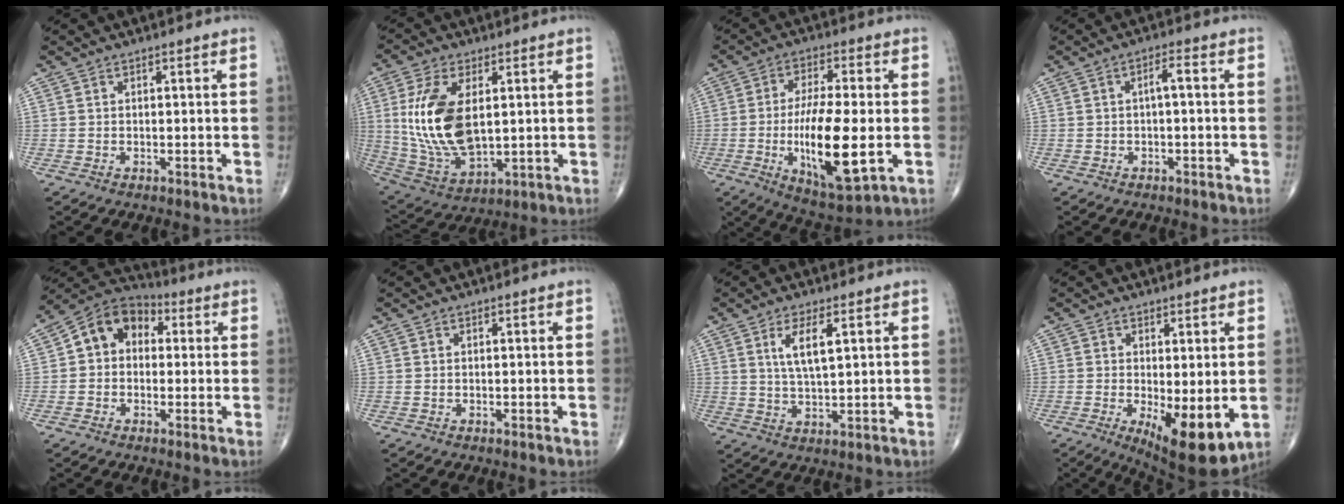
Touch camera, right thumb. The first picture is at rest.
{"total": 17.0, "force": [2.5, 8.9, 14.2], "torque": [-0.284, -0.018, 0.062]}
{"total": 16.6, "force": [-2.9, 5.3, 15.5], "torque": [-0.271, -0.008, -0.041]}
{"total": 2.3, "force": [-0.3, 0.6, 2.2], "torque": [-0.038, 0.014, -0.006]}
{"total": 10.0, "force": [1.2, 7.8, 6.2], "torque": [-0.077, 0.033, 0.002]}
{"total": 0.0}
{"total": 6.6, "force": [2.4, 2.1, 5.7], "torque": [-0.108, -0.014, 0.050]}
{"total": 10.4, "force": [-2.1, 3.8, 9.5], "torque": [-0.138, -0.026, -0.022]}